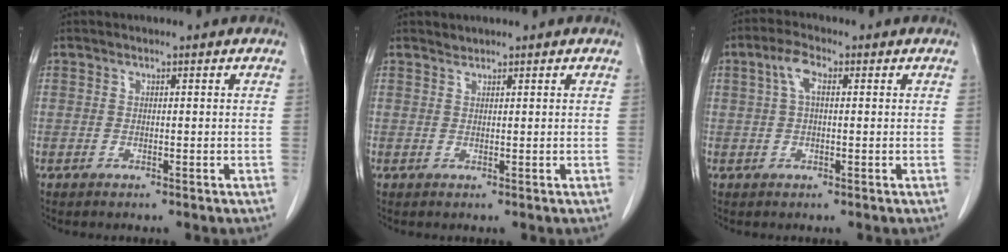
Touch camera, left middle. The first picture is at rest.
{"total": 0.7, "force": [0.6, 0.0, -0.2], "torque": [-0.002, -0.001, 0.012]}
{"total": 3.7, "force": [1.0, 1.4, 3.2], "torque": [-0.069, 0.017, 0.021]}